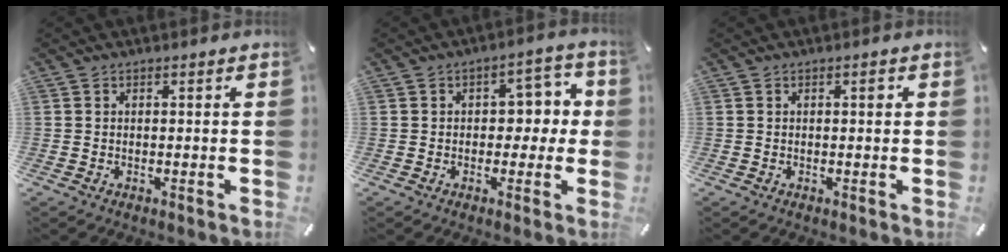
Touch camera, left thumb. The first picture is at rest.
{"total": 7.2, "force": [0.4, 5.1, 5.1], "torque": [-0.054, 0.001, -0.004]}
{"total": 1.1, "force": [0.3, 0.4, 1.0], "torque": [-0.010, 0.002, 0.001]}